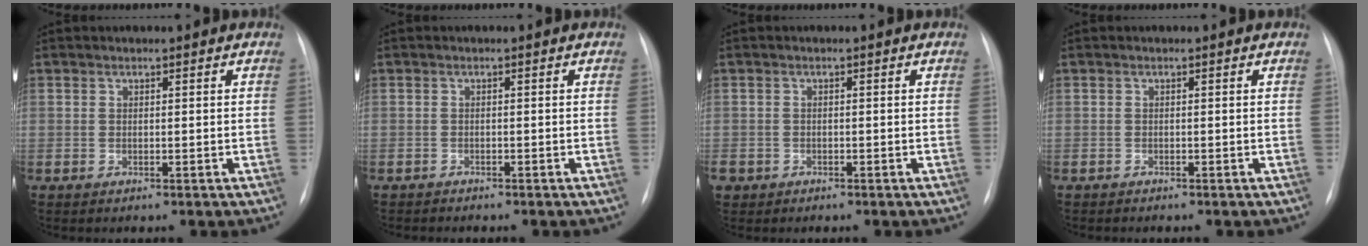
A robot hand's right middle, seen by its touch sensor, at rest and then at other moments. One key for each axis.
{"total": 1.0, "fx": -0.9, "fy": 0.3, "fz": -0.1, "tx": -0.002, "ty": 0.000, "tz": -0.017}
{"total": 1.6, "fx": -0.8, "fy": 1.4, "fz": 0.0, "tx": -0.003, "ty": 0.006, "tz": -0.010}
{"total": 0.6, "fx": -0.6, "fy": 0.2, "fz": 0.0, "tx": -0.006, "ty": 0.000, "tz": -0.011}